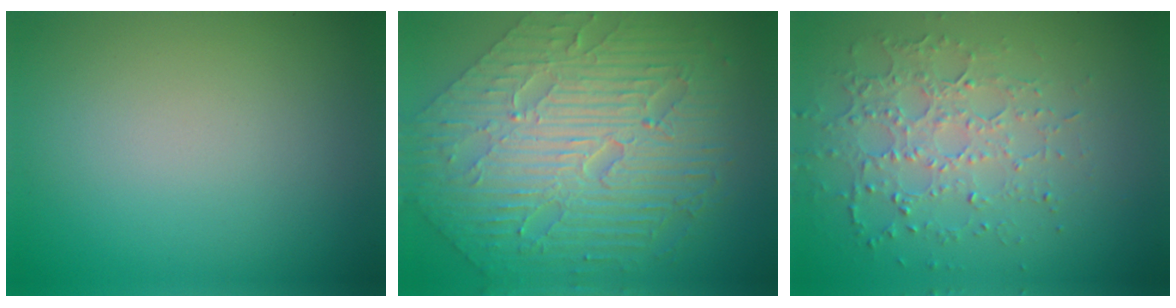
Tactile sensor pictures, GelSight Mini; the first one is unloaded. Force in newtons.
{"total": 10.7, "press": 7.2, "slide": 7.9}
{"total": 3.5, "press": 3.2, "slide": 1.4}